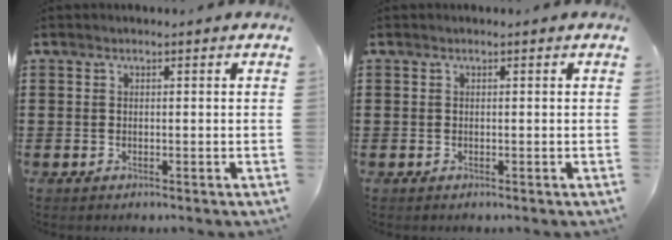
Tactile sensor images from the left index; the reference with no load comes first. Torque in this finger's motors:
{"motor_torque": [0.00, 0.00, 0.00, 0.00]}